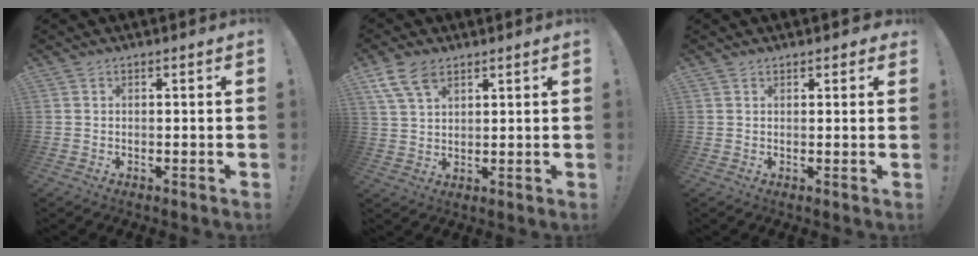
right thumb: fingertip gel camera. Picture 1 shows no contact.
{"total": 8.3, "force": [5.1, 4.4, 4.7], "torque": [-0.099, -0.008, 0.103]}
{"total": 1.5, "force": [1.0, 0.9, 0.7], "torque": [-0.006, -0.003, 0.017]}